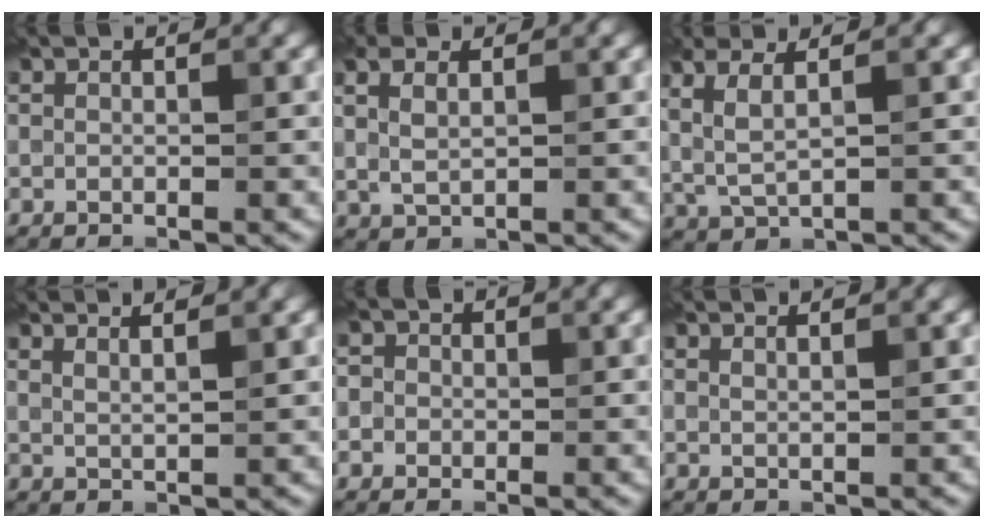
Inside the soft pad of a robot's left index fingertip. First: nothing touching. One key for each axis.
{"total": 2.9, "fx": 1.3, "fy": 1.5, "fz": 2.1, "tx": -0.050, "ty": 0.003, "tz": 0.026}
{"total": 3.6, "fx": 1.3, "fy": 1.2, "fz": 3.2, "tx": -0.067, "ty": 0.004, "tz": 0.032}
{"total": 3.6, "fx": 2.6, "fy": 1.3, "fz": 2.2, "tx": -0.003, "ty": 0.019, "tz": 0.008}
{"total": 2.4, "fx": 0.6, "fy": 2.1, "fz": 0.8, "tx": 0.014, "ty": 0.014, "tz": -0.014}
{"total": 2.3, "fx": 1.7, "fy": 0.9, "fz": 1.4, "tx": 0.006, "ty": 0.005, "tz": -0.001}